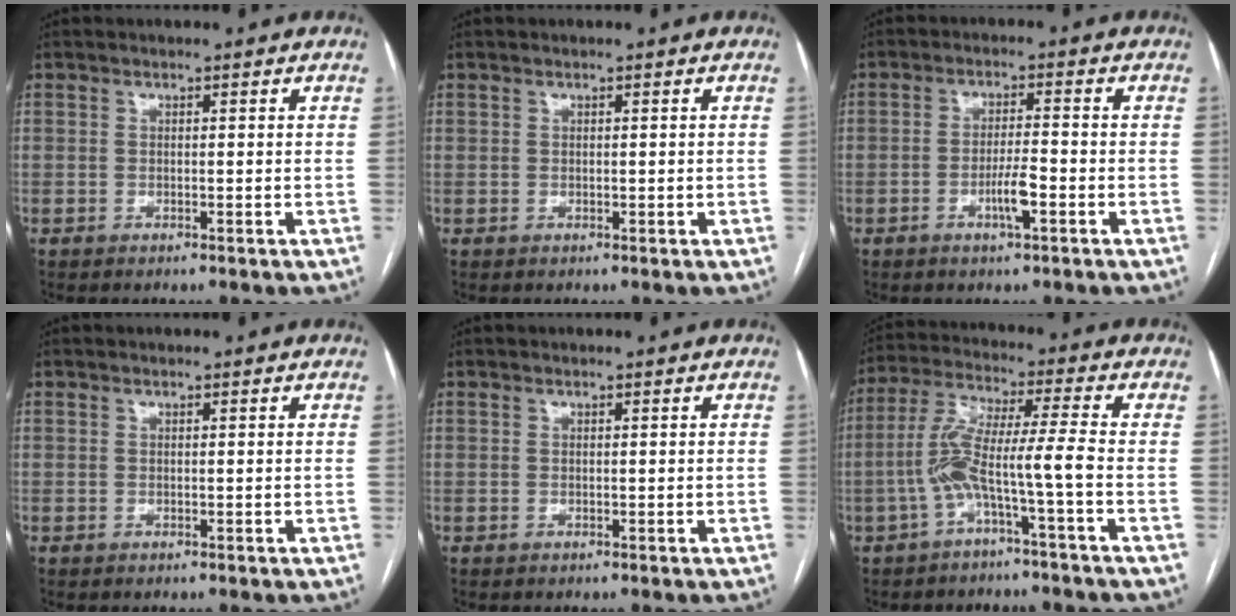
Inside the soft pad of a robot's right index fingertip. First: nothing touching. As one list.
[{"total": 0.0}, {"total": 4.2, "force": [-1.8, 0.4, 3.8], "torque": [-0.069, -0.002, -0.034]}, {"total": 0.0}, {"total": 0.0}, {"total": 8.1, "force": [-3.1, -0.6, 7.4], "torque": [-0.155, 0.028, -0.061]}]